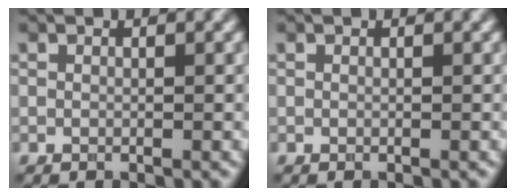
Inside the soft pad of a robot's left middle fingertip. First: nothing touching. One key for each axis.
{"total": 0.0}